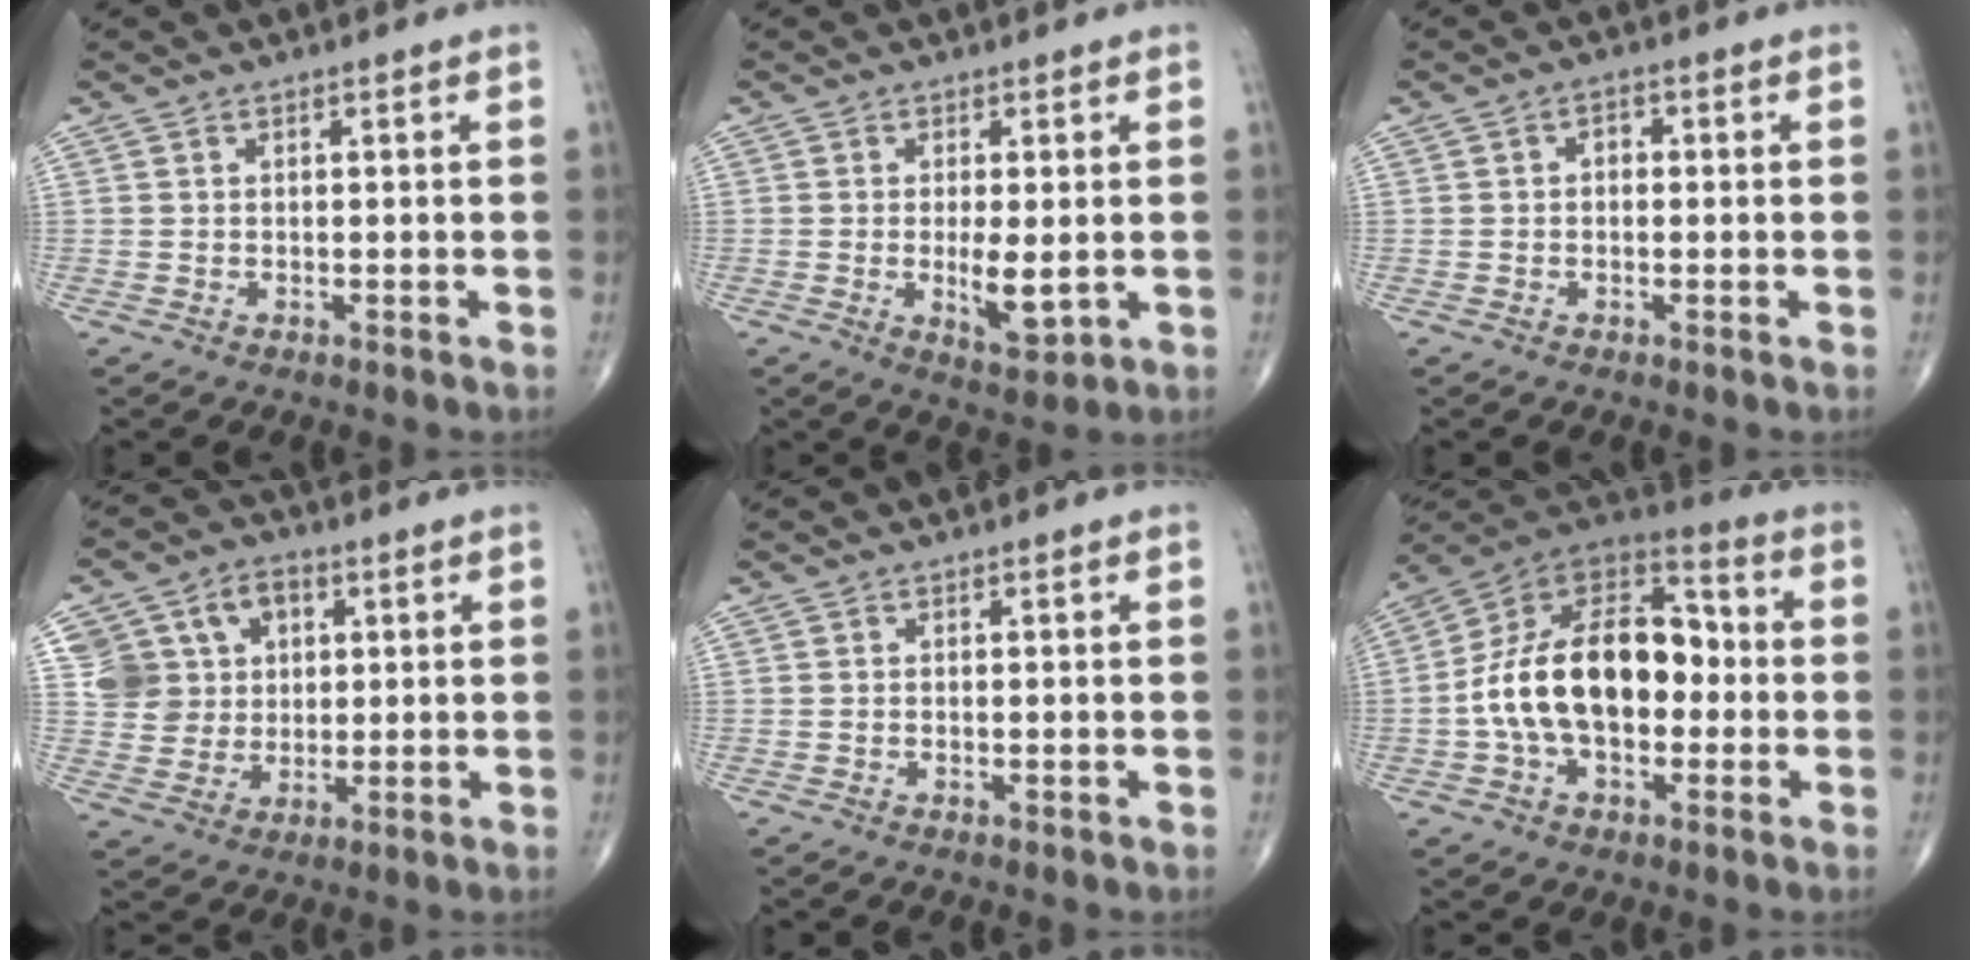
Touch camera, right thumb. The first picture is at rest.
{"total": 6.0, "force": [-0.5, 2.2, 5.6], "torque": [-0.091, -0.016, -0.003]}
{"total": 2.0, "force": [0.1, 1.4, 1.4], "torque": [-0.012, 0.010, -0.003]}
{"total": 10.7, "force": [3.2, 9.4, 4.0], "torque": [-0.036, 0.004, 0.061]}
{"total": 0.0}
{"total": 21.1, "force": [-1.4, 12.8, 16.8], "torque": [-0.275, 0.043, -0.030]}